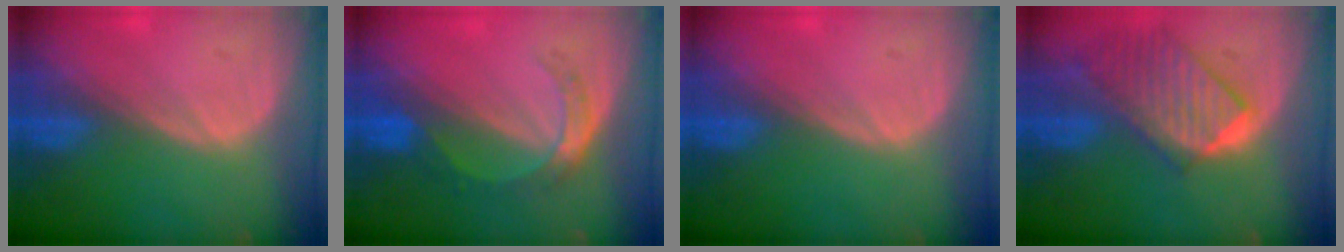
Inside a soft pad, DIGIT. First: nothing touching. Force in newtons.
{"total": 5.4, "press": 4.7, "slide": 2.5}
{"total": 0.0}
{"total": 10.0, "press": 8.8, "slide": 4.7}